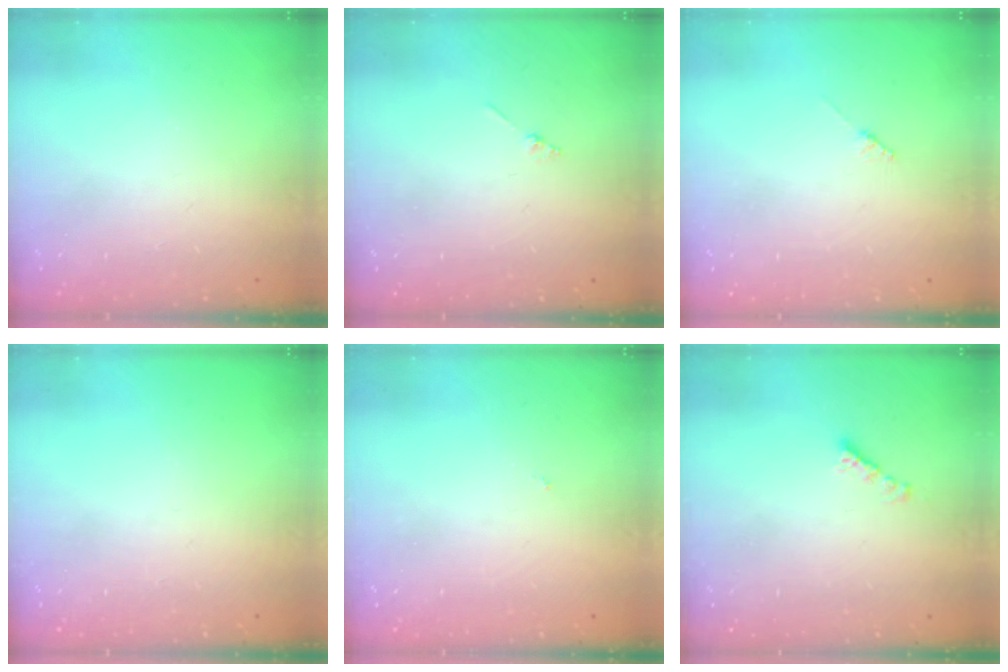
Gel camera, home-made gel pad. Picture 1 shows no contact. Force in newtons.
{"total": 0.8, "press": 0.8, "slide": 0.2}
{"total": 1.8, "press": 1.7, "slide": 0.3}
{"total": 0.0}
{"total": 0.0}
{"total": 2.1, "press": 2.1, "slide": 0.3}